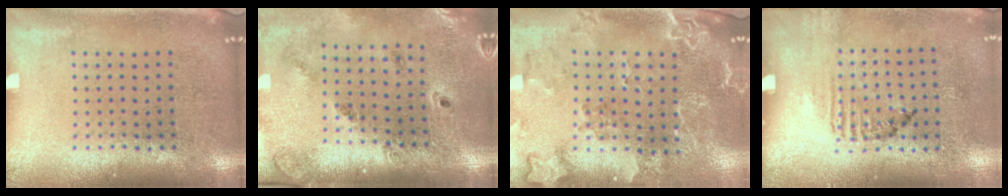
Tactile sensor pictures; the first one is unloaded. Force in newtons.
{"total": 1.4, "press": 1.4, "slide": 0.1}
{"total": 2.0, "press": 1.9, "slide": 0.7}
{"total": 1.6, "press": 1.0, "slide": 1.3}